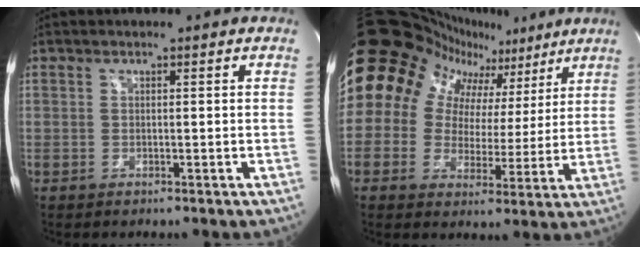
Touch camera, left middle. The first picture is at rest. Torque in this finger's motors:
{"motor_torque": [2.14, 0.00, 1.06, 0.21]}